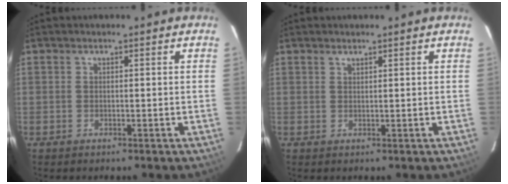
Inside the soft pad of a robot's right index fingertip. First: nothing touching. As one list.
[{"total": 0.7, "force": [0.6, 0.1, 0.2], "torque": [-0.003, 0.001, 0.012]}]